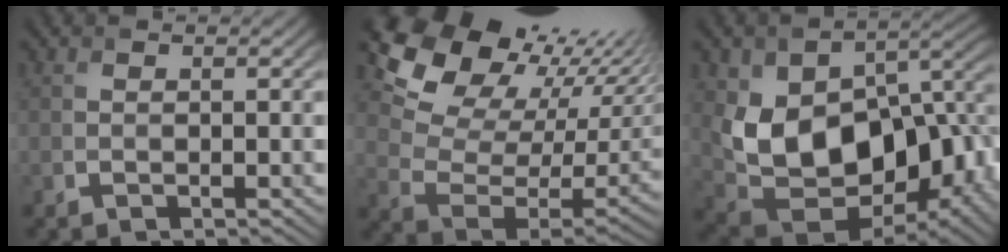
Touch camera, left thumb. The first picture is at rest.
{"total": 16.3, "force": [11.8, 8.0, 8.0], "torque": [-0.167, 0.031, 0.197]}
{"total": 16.3, "force": [-1.2, 11.5, 11.5], "torque": [-0.190, -0.027, -0.007]}